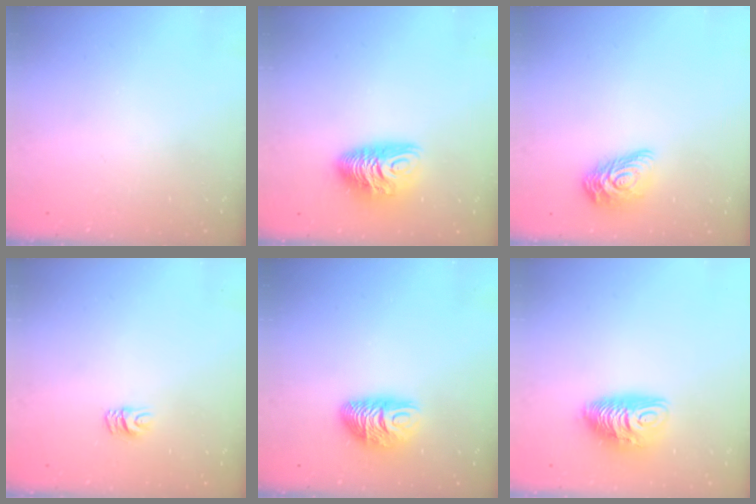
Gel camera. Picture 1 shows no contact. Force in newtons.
{"total": 10.3, "press": 10.3, "slide": 0.4}
{"total": 11.9, "press": 11.9, "slide": 0.5}
{"total": 5.5, "press": 5.5, "slide": 0.4}
{"total": 9.0, "press": 9.0, "slide": 0.3}
{"total": 11.0, "press": 11.0, "slide": 0.8}